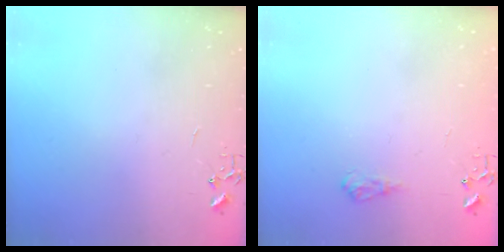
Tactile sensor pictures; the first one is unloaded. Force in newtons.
{"total": 8.2, "press": 8.2, "slide": 0.9}